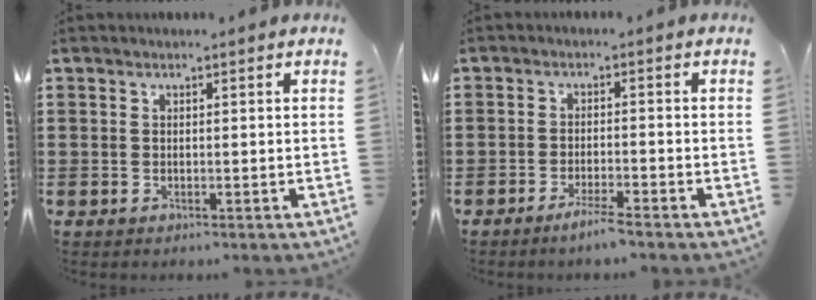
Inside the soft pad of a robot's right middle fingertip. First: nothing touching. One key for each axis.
{"total": 3.0, "fx": -2.4, "fy": -0.1, "fz": 1.7, "tx": -0.026, "ty": 0.002, "tz": -0.043}